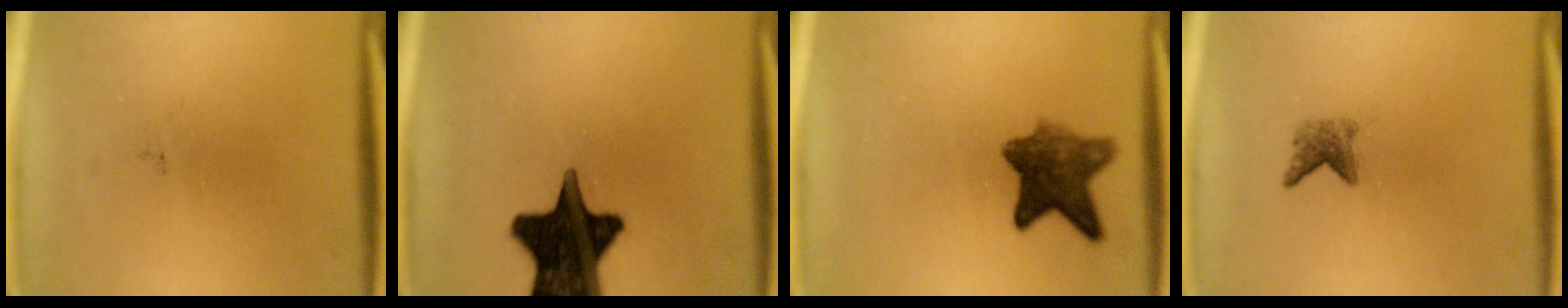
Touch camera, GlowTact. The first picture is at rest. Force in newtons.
{"total": 19.4}
{"total": 7.6}
{"total": 2.1}